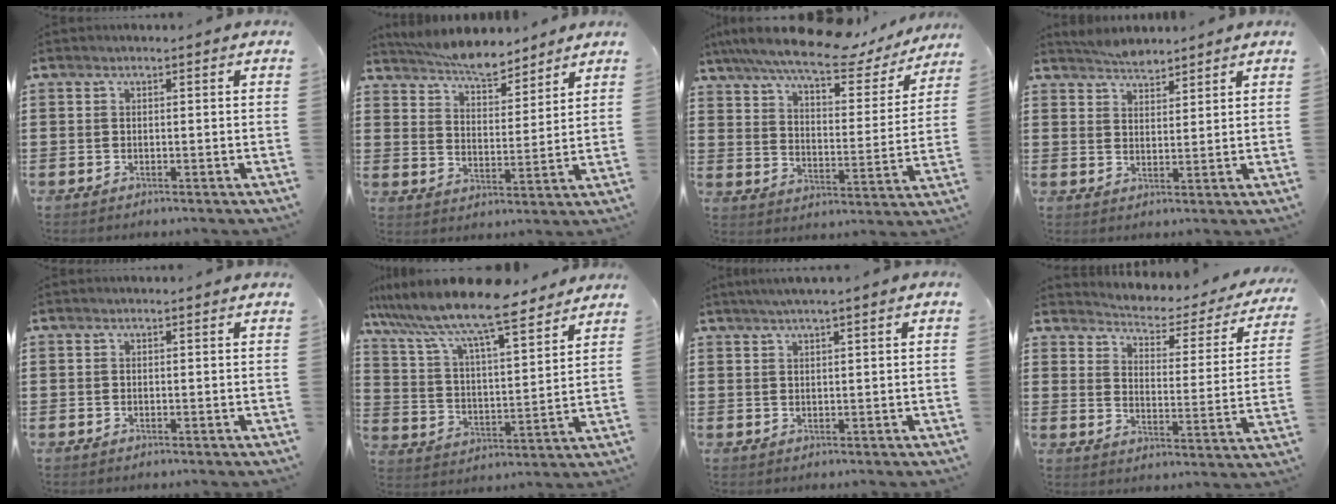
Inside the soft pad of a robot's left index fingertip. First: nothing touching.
{"total": 6.1, "force": [5.8, 0.9, 1.7], "torque": [-0.055, -0.022, 0.106]}
{"total": 10.0, "force": [8.5, 1.4, 5.1], "torque": [-0.117, -0.044, 0.141]}
{"total": 3.4, "force": [3.2, 0.8, 0.6], "torque": [-0.020, -0.003, 0.062]}
{"total": 0.0}
{"total": 9.9, "force": [8.7, 0.8, 4.7], "torque": [-0.126, -0.051, 0.144]}
{"total": 1.5, "force": [1.0, -0.2, 1.1], "torque": [-0.020, 0.000, 0.019]}
{"total": 2.6, "force": [2.4, 0.6, 0.4], "torque": [-0.029, -0.030, 0.031]}